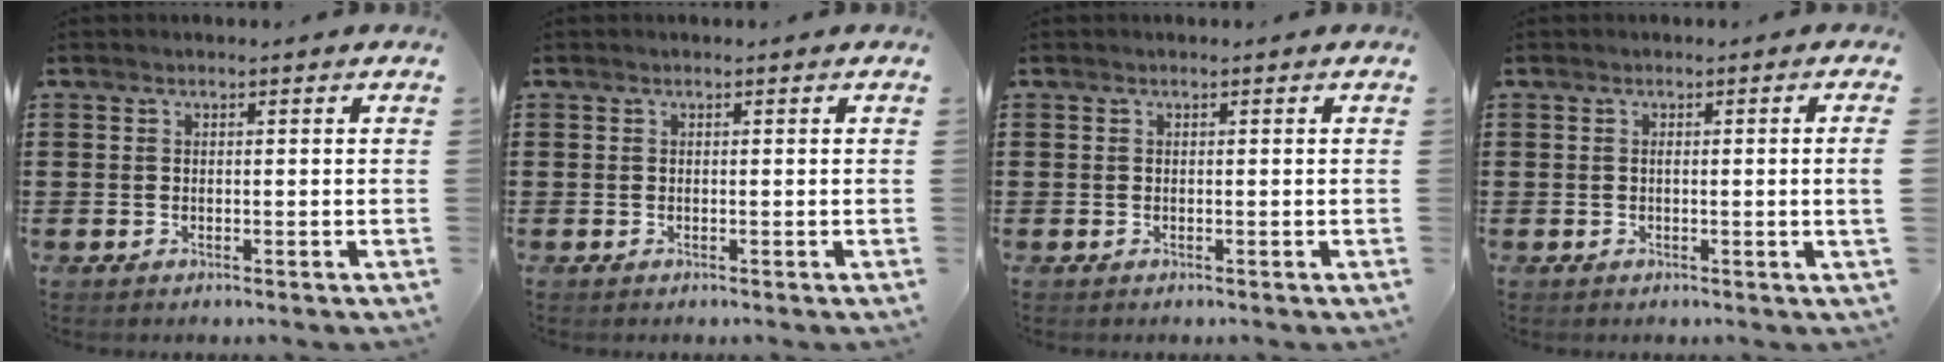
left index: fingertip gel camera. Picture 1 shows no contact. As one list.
[{"total": 0.0}, {"total": 0.0}, {"total": 1.6, "force": [0.0, -0.6, 1.4], "torque": [-0.024, -0.007, -0.004]}]